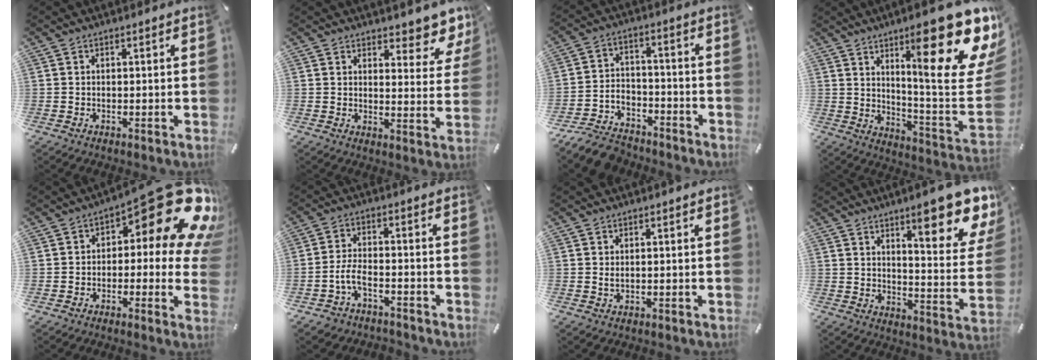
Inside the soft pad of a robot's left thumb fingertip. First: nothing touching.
{"total": 7.6, "force": [6.5, 3.3, 2.3], "torque": [-0.015, -0.059, 0.113]}
{"total": 8.7, "force": [-7.0, 4.4, 2.5], "torque": [-0.042, 0.038, -0.132]}
{"total": 28.5, "force": [14.3, 7.4, 23.5], "torque": [-0.329, -0.099, 0.229]}
{"total": 20.7, "force": [9.0, 8.0, 16.9], "torque": [-0.200, -0.068, 0.151]}
{"total": 5.8, "force": [-3.2, 3.1, 3.7], "torque": [-0.088, 0.014, -0.064]}
{"total": 0.9, "force": [0.2, 0.5, 0.7], "torque": [-0.015, 0.002, 0.003]}
{"total": 16.3, "force": [10.9, 4.4, 11.2], "torque": [-0.144, -0.082, 0.174]}